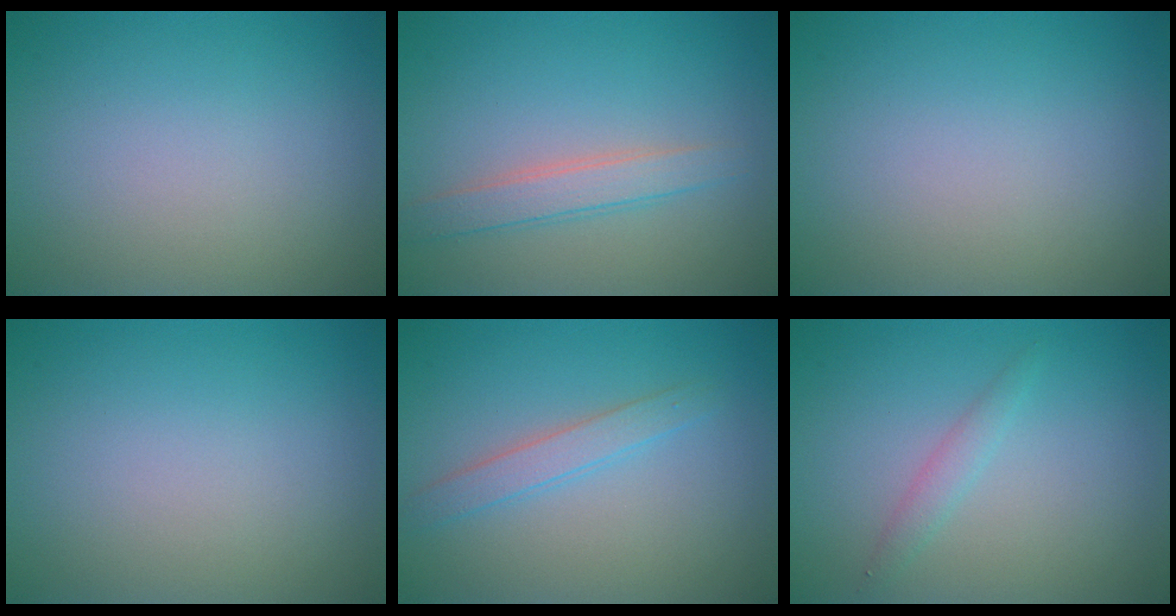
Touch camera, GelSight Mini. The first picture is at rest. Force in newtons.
{"total": 2.4, "press": 2.4, "slide": 0.1}
{"total": 0.0}
{"total": 0.0}
{"total": 2.0, "press": 2.0, "slide": 0.2}
{"total": 1.2, "press": 1.2, "slide": 0.1}